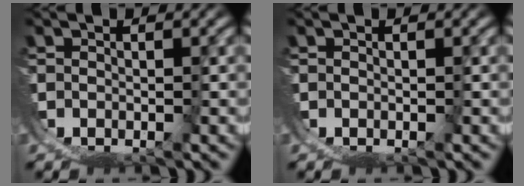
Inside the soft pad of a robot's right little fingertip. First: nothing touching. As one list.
[{"total": 0.0}]